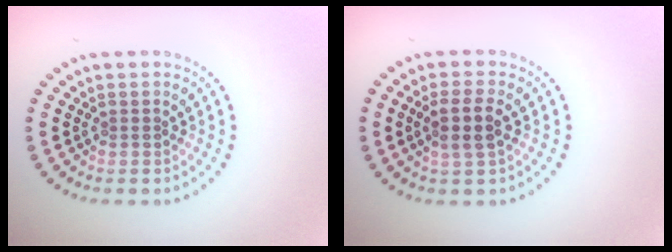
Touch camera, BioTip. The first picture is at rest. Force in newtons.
{"total": 2.9, "press": 2.6, "slide": 1.3}